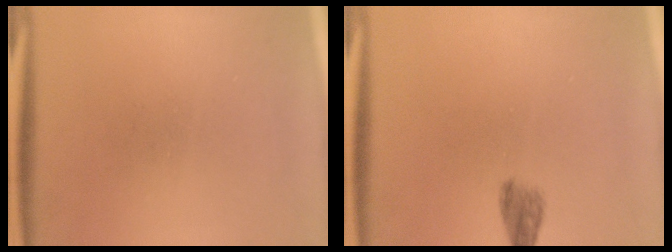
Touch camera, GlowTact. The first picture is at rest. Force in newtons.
{"total": 2.4}